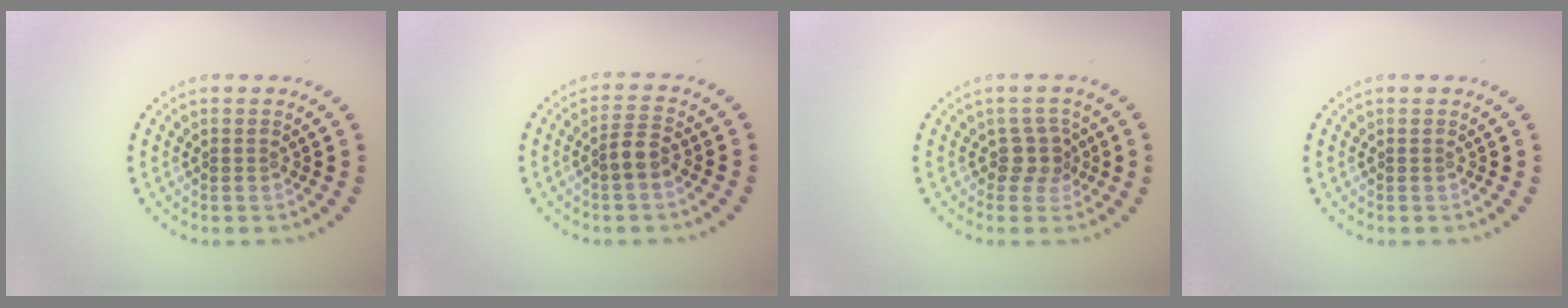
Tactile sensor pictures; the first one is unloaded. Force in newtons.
{"total": 2.0, "press": 1.8, "slide": 0.8}
{"total": 1.9, "press": 1.6, "slide": 1.1}
{"total": 0.0}